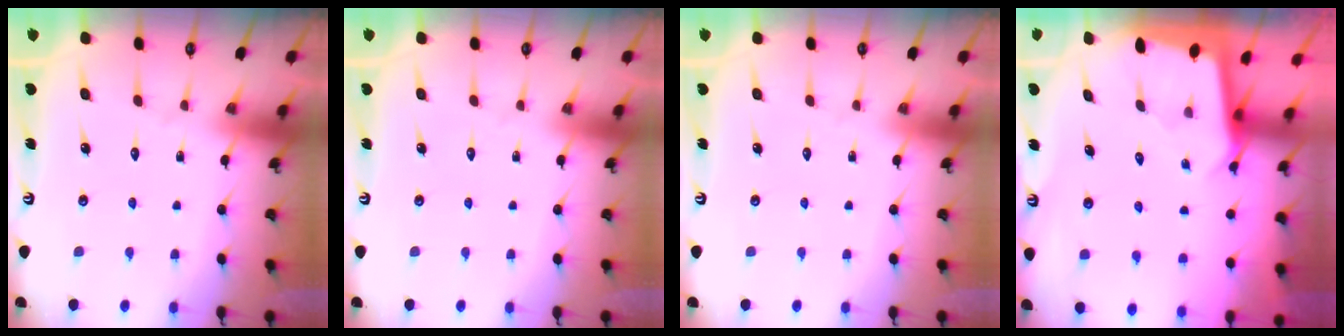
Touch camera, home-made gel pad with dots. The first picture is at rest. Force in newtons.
{"total": 0.0}
{"total": 0.0}
{"total": 2.5, "press": 2.5, "slide": 0.1}